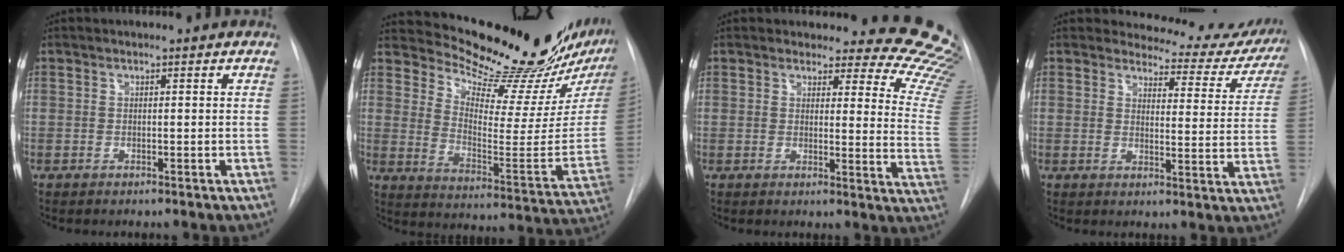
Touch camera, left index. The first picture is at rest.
{"total": 23.0, "force": [20.1, 2.9, 10.9], "torque": [-0.168, -0.096, 0.271]}
{"total": 16.7, "force": [16.0, 3.8, 3.0], "torque": [0.011, -0.148, 0.130]}
{"total": 10.3, "force": [9.9, 3.0, 0.3], "torque": [0.030, -0.048, 0.086]}